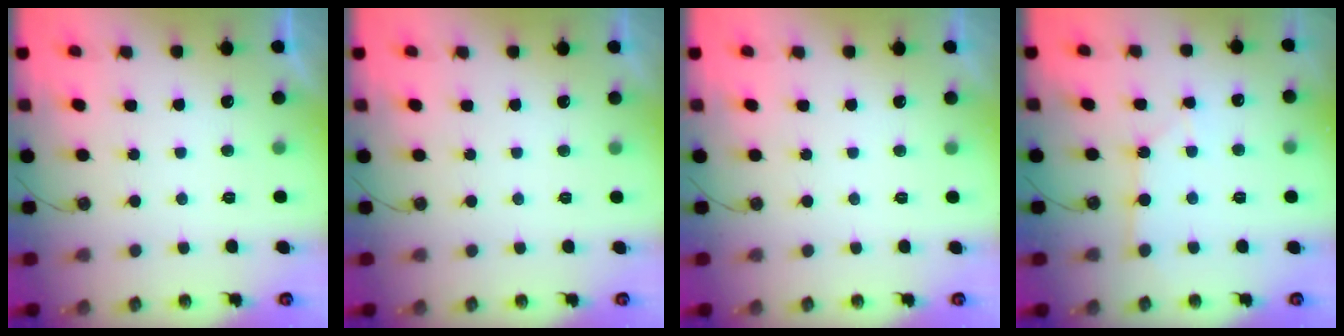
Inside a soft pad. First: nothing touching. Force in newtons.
{"total": 0.0}
{"total": 0.0}
{"total": 2.3, "press": 2.2, "slide": 0.3}